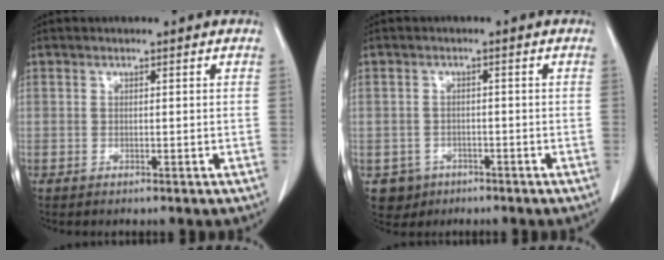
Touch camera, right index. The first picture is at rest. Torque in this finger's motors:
{"motor_torque": [-0.24, 0.01, -0.55, -0.14]}